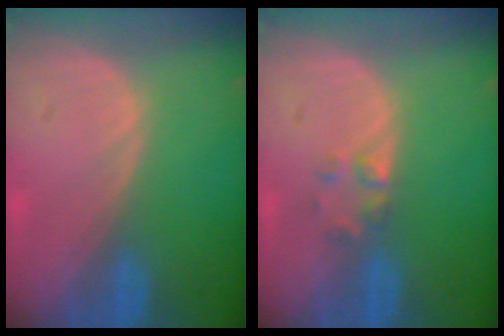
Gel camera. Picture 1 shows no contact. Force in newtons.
{"total": 2.0, "press": 2.0, "slide": 0.2}